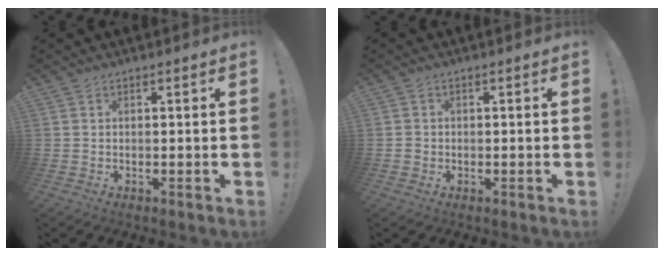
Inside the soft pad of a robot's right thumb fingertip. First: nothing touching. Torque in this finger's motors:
{"motor_torque": [0.00, -0.30, 0.29, 0.18, 0.00]}